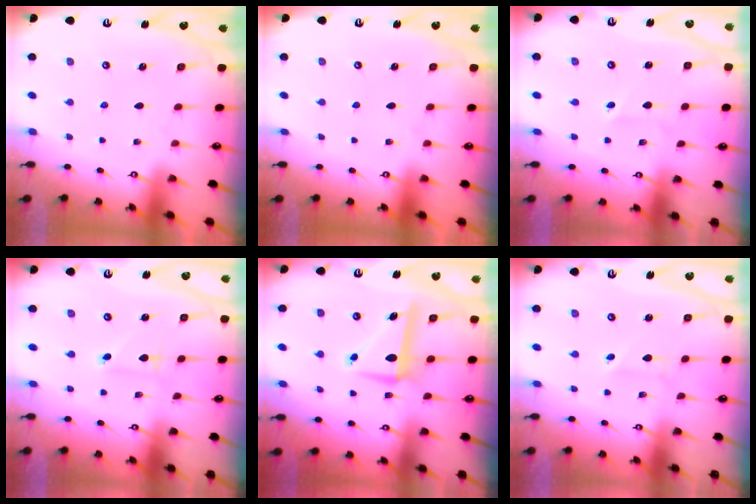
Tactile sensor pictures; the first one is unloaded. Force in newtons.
{"total": 0.0}
{"total": 1.8, "press": 1.8, "slide": 0.2}
{"total": 1.0, "press": 1.0, "slide": 0.1}
{"total": 8.1, "press": 8.0, "slide": 1.0}
{"total": 1.7, "press": 1.7, "slide": 0.1}